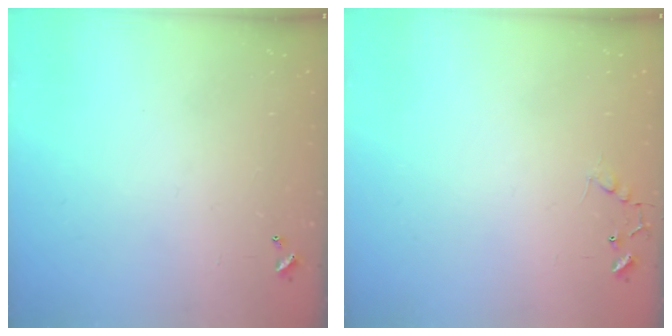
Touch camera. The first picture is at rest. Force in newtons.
{"total": 6.7, "press": 6.7, "slide": 0.4}